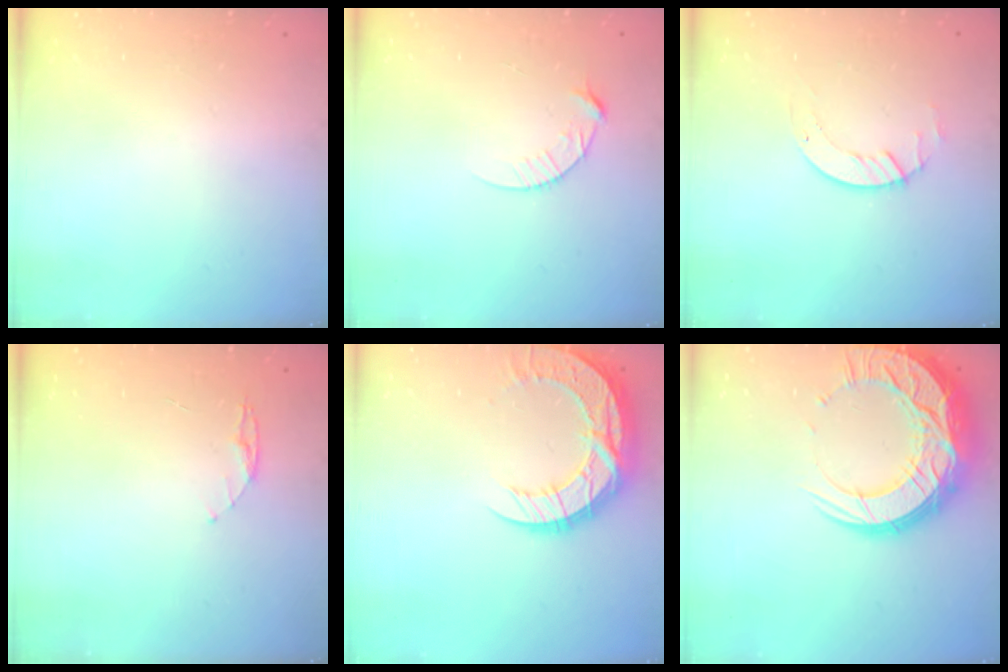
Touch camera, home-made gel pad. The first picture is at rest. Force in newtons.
{"total": 6.6, "press": 6.6, "slide": 0.7}
{"total": 2.6, "press": 2.6, "slide": 0.3}
{"total": 4.5, "press": 4.4, "slide": 0.4}
{"total": 15.6, "press": 15.6, "slide": 1.1}
{"total": 22.3, "press": 22.2, "slide": 1.9}